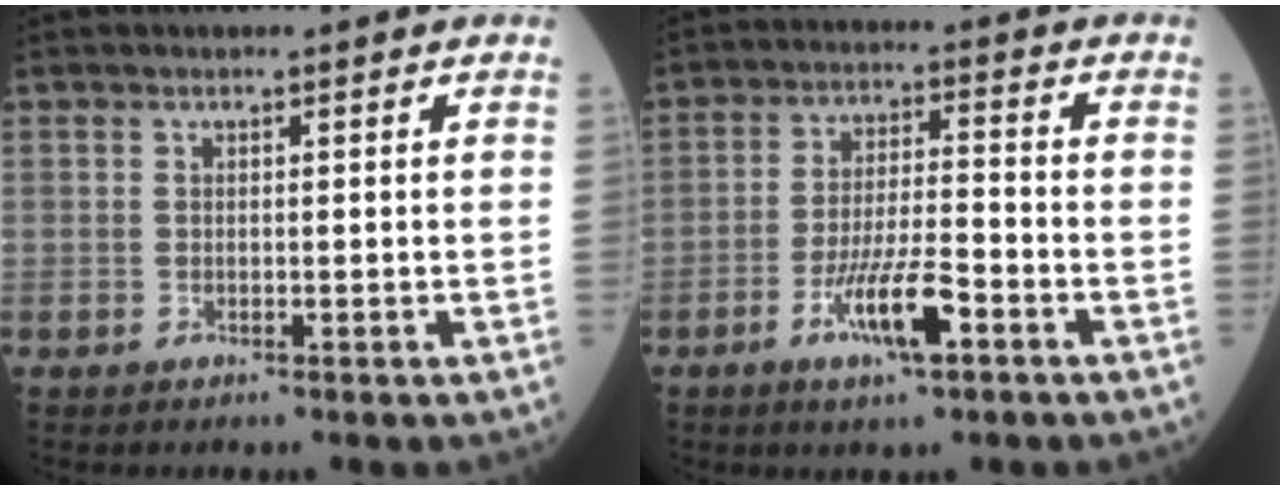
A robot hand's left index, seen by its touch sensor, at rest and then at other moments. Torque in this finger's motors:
{"motor_torque": [1.44, 0.70, 0.57, 0.16]}